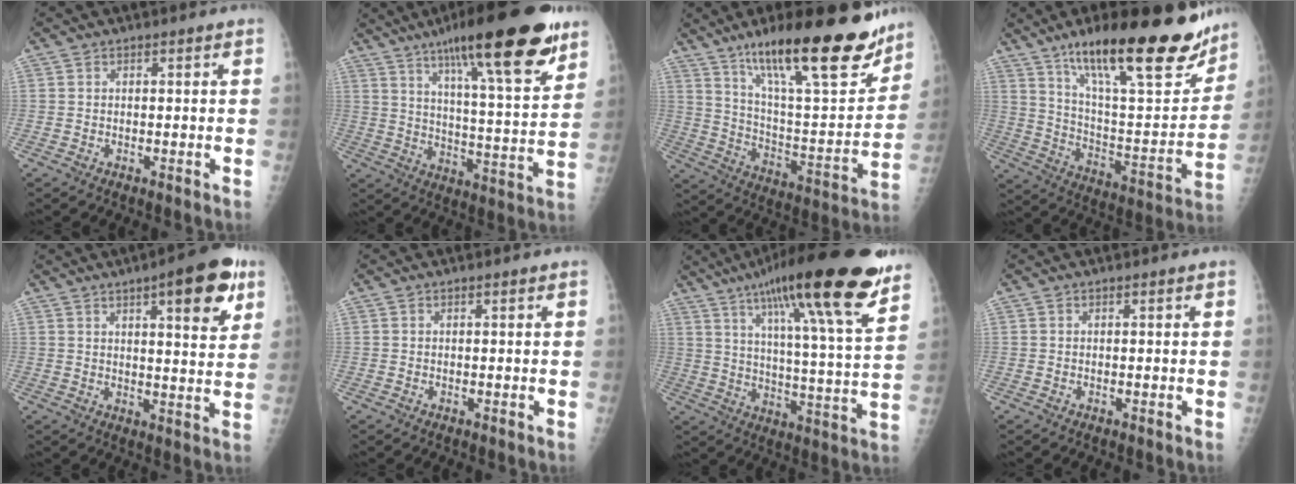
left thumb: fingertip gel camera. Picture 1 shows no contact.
{"total": 24.5, "force": [15.2, 4.8, 18.6], "torque": [-0.267, -0.047, 0.233]}
{"total": 26.8, "force": [17.9, 6.7, 18.8], "torque": [-0.260, -0.071, 0.290]}
{"total": 28.7, "force": [18.9, 7.9, 20.2], "torque": [-0.266, -0.067, 0.298]}
{"total": 13.1, "force": [6.5, 3.6, 10.8], "torque": [-0.120, -0.023, 0.082]}
{"total": 0.0}
{"total": 25.3, "force": [16.8, 3.1, 18.8], "torque": [-0.283, -0.050, 0.253]}
{"total": 0.0}